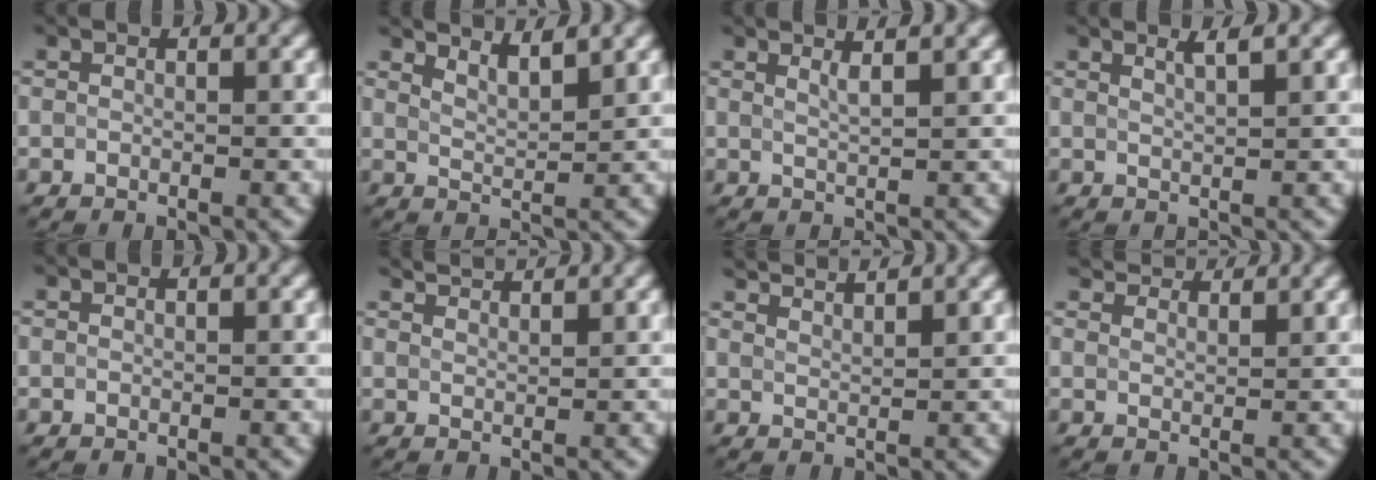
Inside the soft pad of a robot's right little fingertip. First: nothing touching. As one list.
[{"total": 3.4, "force": [2.9, 0.8, 1.6], "torque": [-0.018, 0.009, 0.042]}, {"total": 2.3, "force": [1.5, 0.7, 1.6], "torque": [-0.016, 0.012, 0.012]}, {"total": 1.7, "force": [1.1, 0.5, 1.2], "torque": [-0.009, 0.002, 0.016]}, {"total": 0.0}, {"total": 2.7, "force": [2.5, 0.5, 0.9], "torque": [-0.005, 0.006, 0.032]}, {"total": 4.1, "force": [3.7, 0.8, 1.5], "torque": [-0.001, 0.013, 0.038]}, {"total": 4.5, "force": [4.3, 0.9, 1.3], "torque": [-0.028, -0.004, 0.070]}]